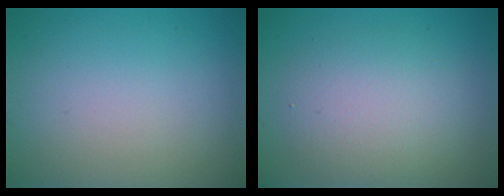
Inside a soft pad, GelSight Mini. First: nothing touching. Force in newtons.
{"total": 4.4, "press": 4.4, "slide": 0.3}